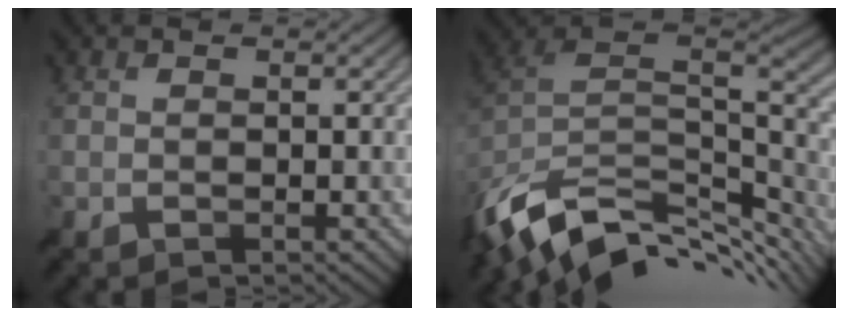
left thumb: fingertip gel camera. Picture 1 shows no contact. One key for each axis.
{"total": 13.2, "fx": -6.7, "fy": 7.0, "fz": 9.0, "tx": -0.212, "ty": -0.015, "tz": -0.104}